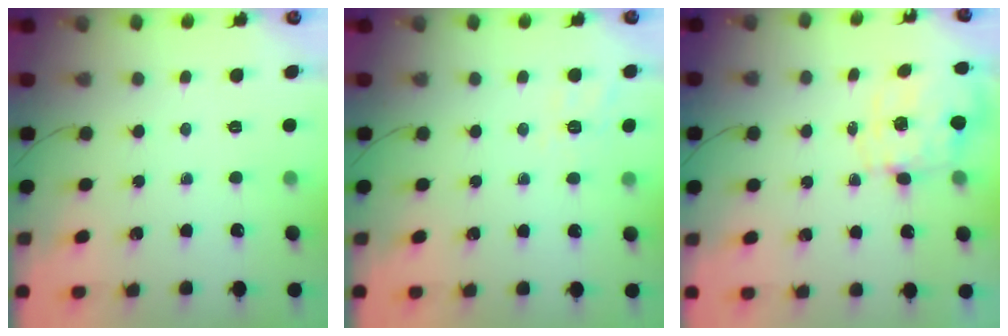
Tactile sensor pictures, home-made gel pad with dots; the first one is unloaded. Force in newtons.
{"total": 2.1, "press": 0.1, "slide": 2.1}
{"total": 1.9, "press": 1.5, "slide": 1.1}